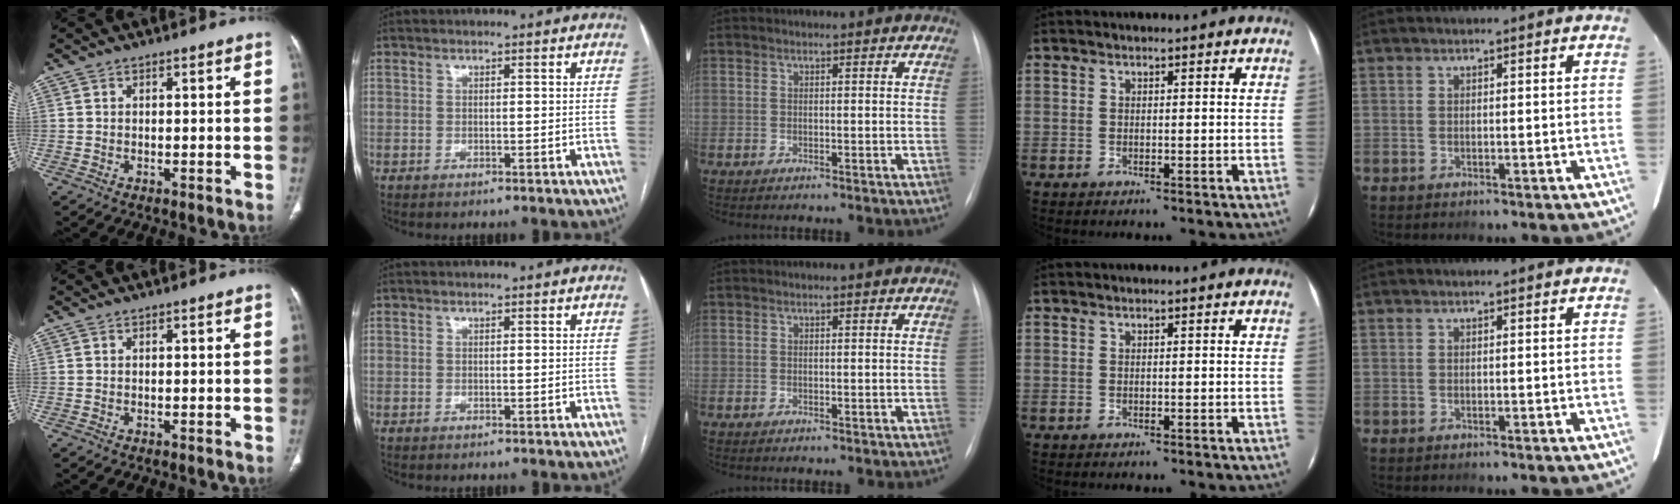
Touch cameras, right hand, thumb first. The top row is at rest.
{}